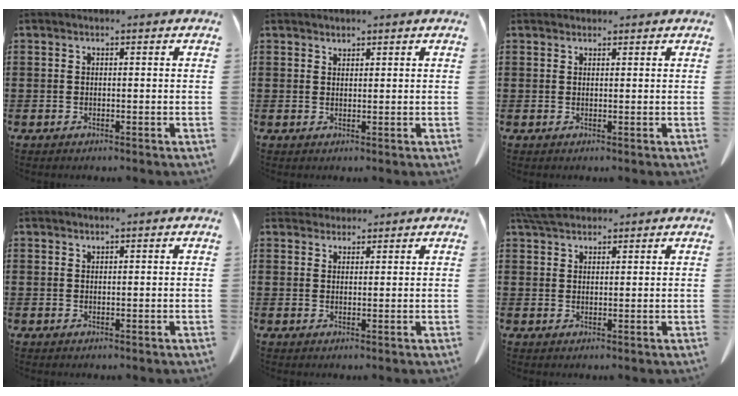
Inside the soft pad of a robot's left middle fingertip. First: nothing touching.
{"total": 1.1, "force": [1.1, 0.2, 0.0], "torque": [-0.003, -0.003, 0.023]}
{"total": 1.1, "force": [1.0, 0.4, 0.0], "torque": [-0.004, 0.000, 0.021]}
{"total": 0.5, "force": [0.5, 0.0, 0.1], "torque": [-0.004, -0.003, 0.012]}
{"total": 2.4, "force": [2.3, 0.8, 0.1], "torque": [-0.010, -0.002, 0.045]}
{"total": 4.2, "force": [3.7, 1.3, 1.6], "torque": [-0.041, 0.000, 0.071]}